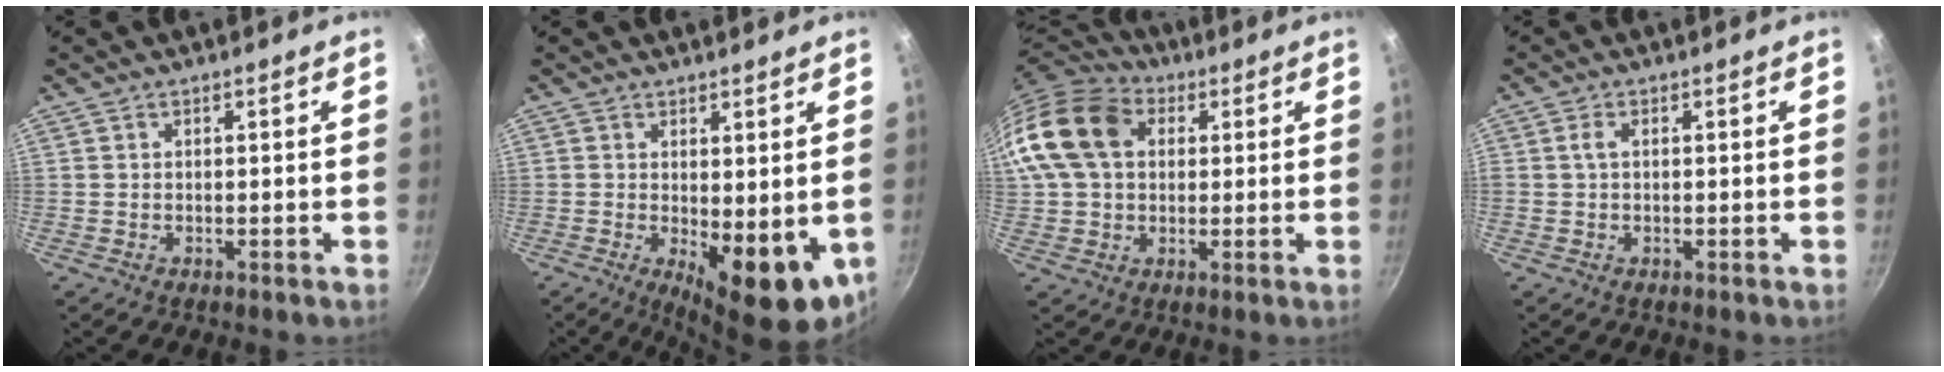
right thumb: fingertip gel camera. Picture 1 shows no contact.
{"total": 10.8, "force": [-1.1, 4.6, 9.7], "torque": [-0.108, -0.009, -0.002]}
{"total": 15.9, "force": [3.5, 11.8, 10.1], "torque": [-0.182, 0.024, 0.047]}
{"total": 1.5, "force": [0.2, 0.8, 1.3], "torque": [-0.028, 0.005, 0.002]}